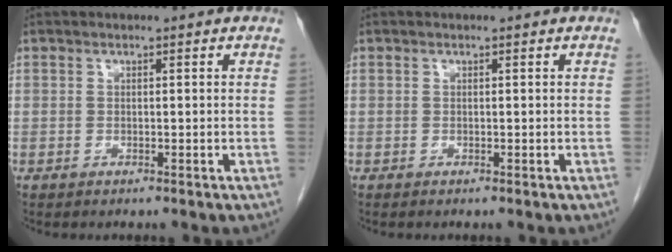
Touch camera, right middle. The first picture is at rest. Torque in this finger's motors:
{"motor_torque": [0.03, -0.02, 0.00, 0.01]}